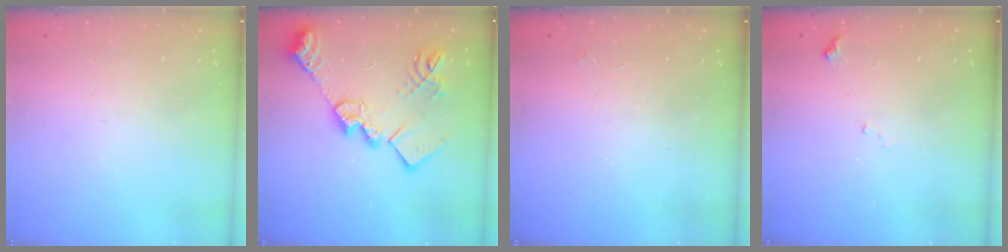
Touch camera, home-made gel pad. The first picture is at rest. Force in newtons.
{"total": 22.5, "press": 22.4, "slide": 1.6}
{"total": 2.0, "press": 2.0, "slide": 0.4}
{"total": 7.4, "press": 7.4, "slide": 0.8}